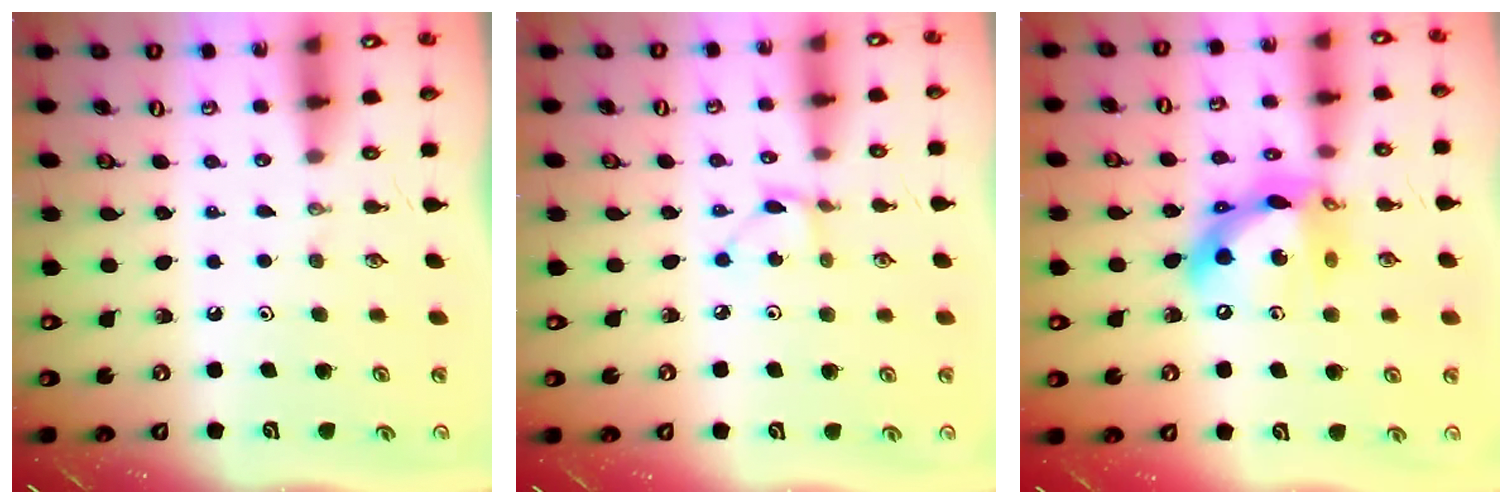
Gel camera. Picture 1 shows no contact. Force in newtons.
{"total": 1.8, "press": 1.8, "slide": 0.1}
{"total": 14.4, "press": 14.3, "slide": 1.6}